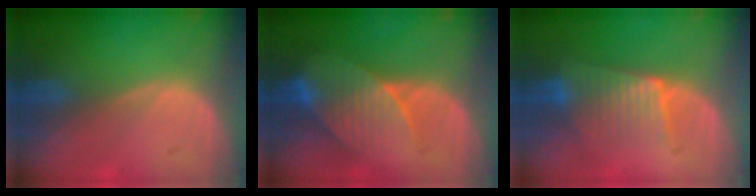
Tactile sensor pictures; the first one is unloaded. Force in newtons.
{"total": 8.4, "press": 7.6, "slide": 3.6}
{"total": 6.5, "press": 6.1, "slide": 2.3}